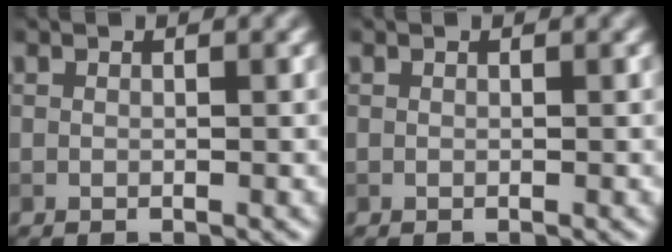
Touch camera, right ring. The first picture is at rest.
{"total": 0.0}